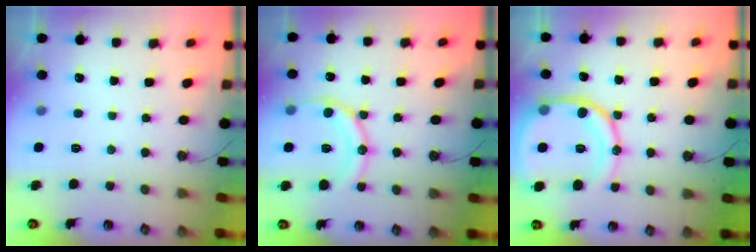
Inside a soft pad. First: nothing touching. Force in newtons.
{"total": 15.1, "press": 15.0, "slide": 1.8}
{"total": 17.3, "press": 17.2, "slide": 1.9}